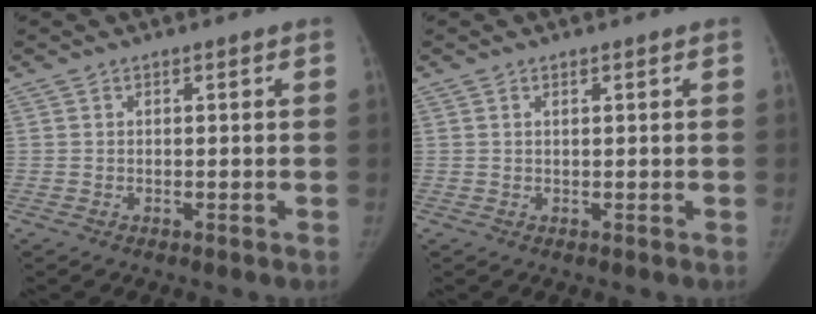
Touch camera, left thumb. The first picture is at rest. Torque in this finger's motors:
{"motor_torque": [-0.19, -0.15, -0.35, 0.24, -0.03]}